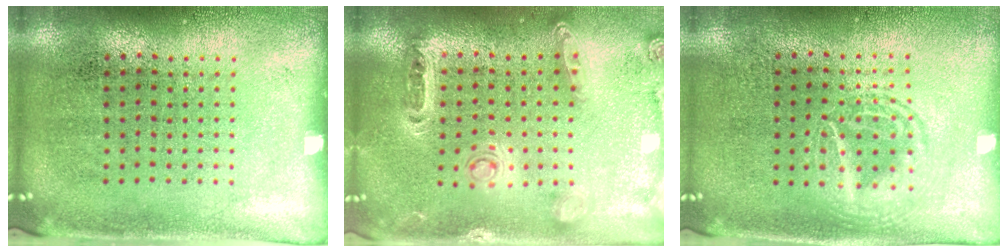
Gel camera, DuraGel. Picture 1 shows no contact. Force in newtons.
{"total": 1.4, "press": 1.4, "slide": 0.4}
{"total": 1.4, "press": 1.4, "slide": 0.1}